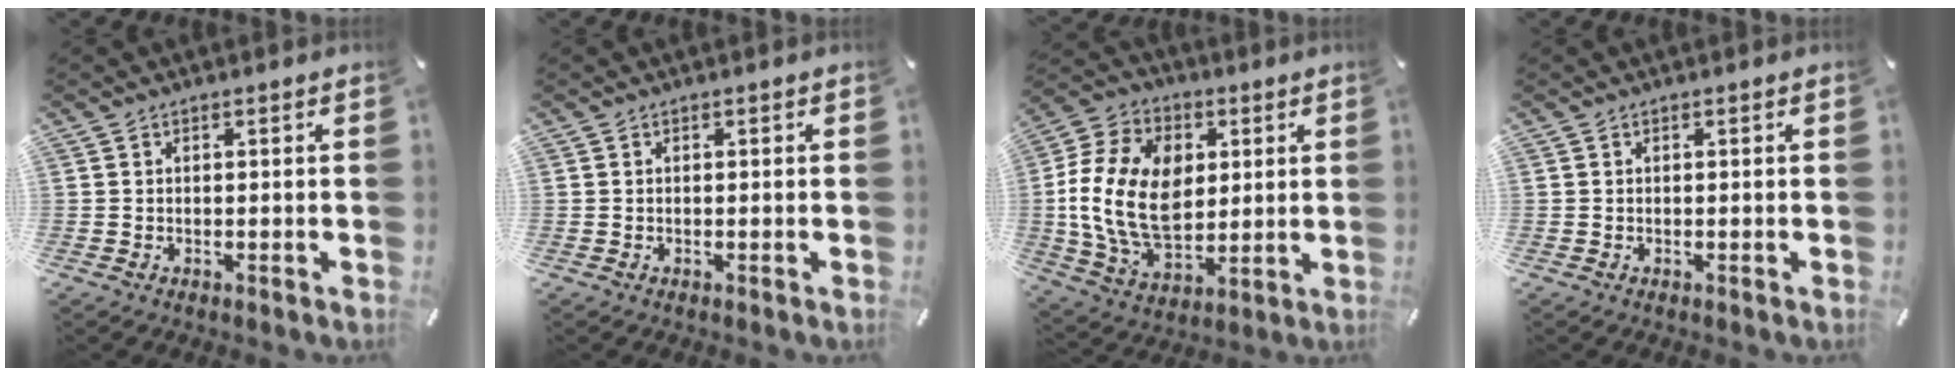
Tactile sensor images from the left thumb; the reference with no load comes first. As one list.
[{"total": 0.0}, {"total": 19.3, "force": [1.2, 13.9, 13.4], "torque": [-0.290, 0.007, 0.022]}, {"total": 0.0}]